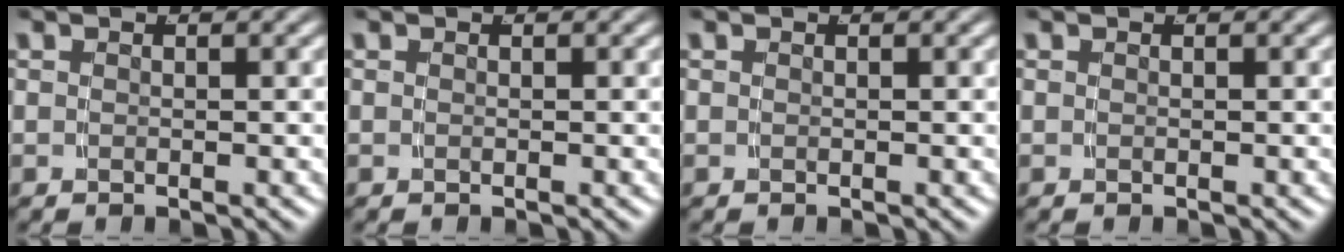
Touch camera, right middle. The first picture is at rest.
{"total": 0.0}
{"total": 0.0}
{"total": 0.0}